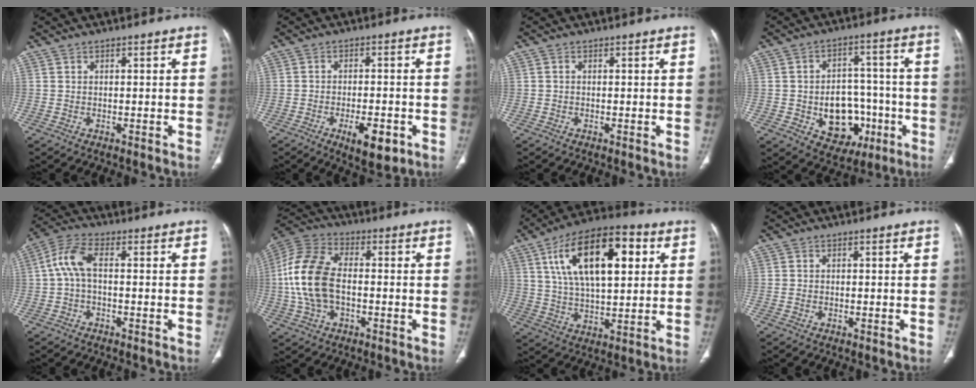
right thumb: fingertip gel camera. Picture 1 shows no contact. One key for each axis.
{"total": 7.7, "fx": -3.4, "fy": 3.1, "fz": 6.2, "tx": -0.087, "ty": 0.007, "tz": -0.045}
{"total": 0.0}
{"total": 13.5, "fx": -3.8, "fy": 10.1, "fz": 8.2, "tx": -0.071, "ty": 0.035, "tz": -0.037}
{"total": 6.2, "fx": -0.1, "fy": 2.9, "fz": 5.5, "tx": -0.125, "ty": 0.023, "tz": -0.009}
{"total": 15.0, "fx": -1.0, "fy": 9.1, "fz": 11.9, "tx": -0.255, "ty": 0.026, "tz": -0.022}
{"total": 21.0, "fx": 6.8, "fy": 9.7, "fz": 17.3, "tx": -0.271, "ty": 0.002, "tz": 0.110}
{"total": 0.7, "fx": -0.2, "fy": 0.5, "fz": 0.5, "tx": -0.013, "ty": 0.002, "tz": -0.002}